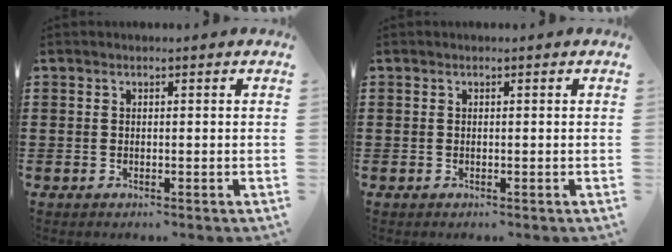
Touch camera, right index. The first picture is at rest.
{"total": 0.0}